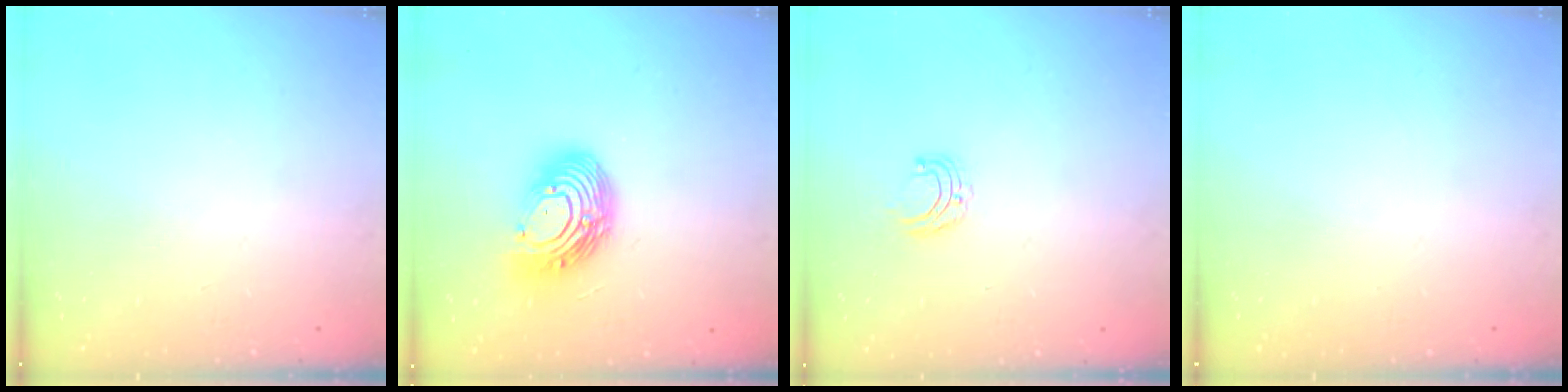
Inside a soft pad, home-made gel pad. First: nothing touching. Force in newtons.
{"total": 14.5, "press": 14.4, "slide": 1.3}
{"total": 4.9, "press": 4.8, "slide": 0.5}
{"total": 0.0}